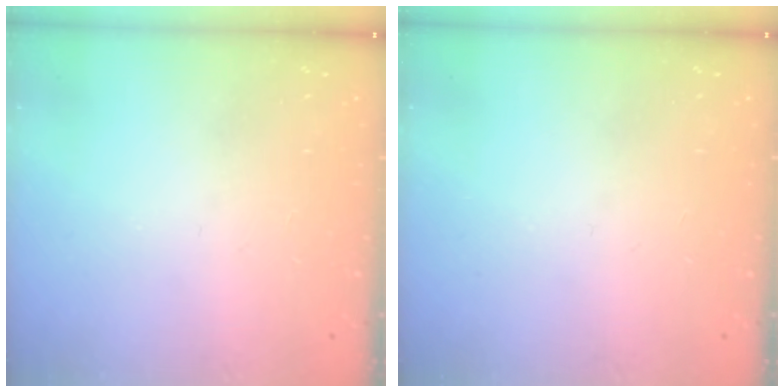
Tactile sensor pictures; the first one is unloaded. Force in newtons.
{"total": 0.0}